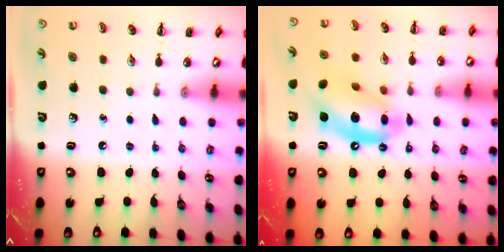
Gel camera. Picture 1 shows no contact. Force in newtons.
{"total": 14.0, "press": 13.6, "slide": 3.6}